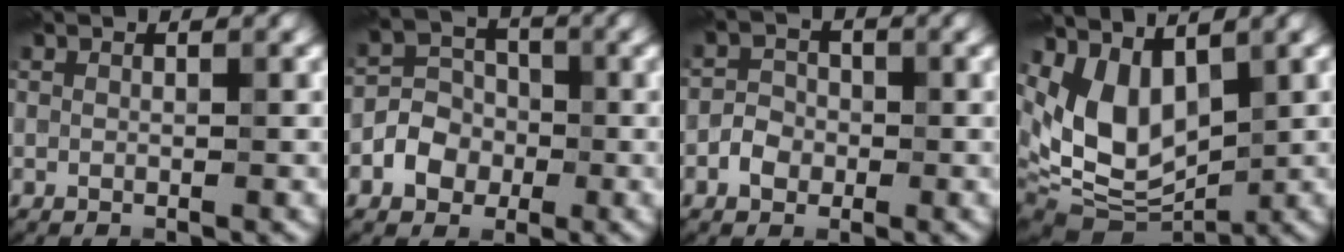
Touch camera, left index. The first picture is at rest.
{"total": 3.8, "force": [-1.3, 3.2, 1.5], "torque": [-0.008, 0.006, -0.030]}
{"total": 2.2, "force": [-0.9, 1.8, 0.9], "torque": [-0.012, 0.004, -0.021]}
{"total": 7.3, "force": [2.0, 4.5, 5.4], "torque": [-0.110, -0.019, 0.041]}